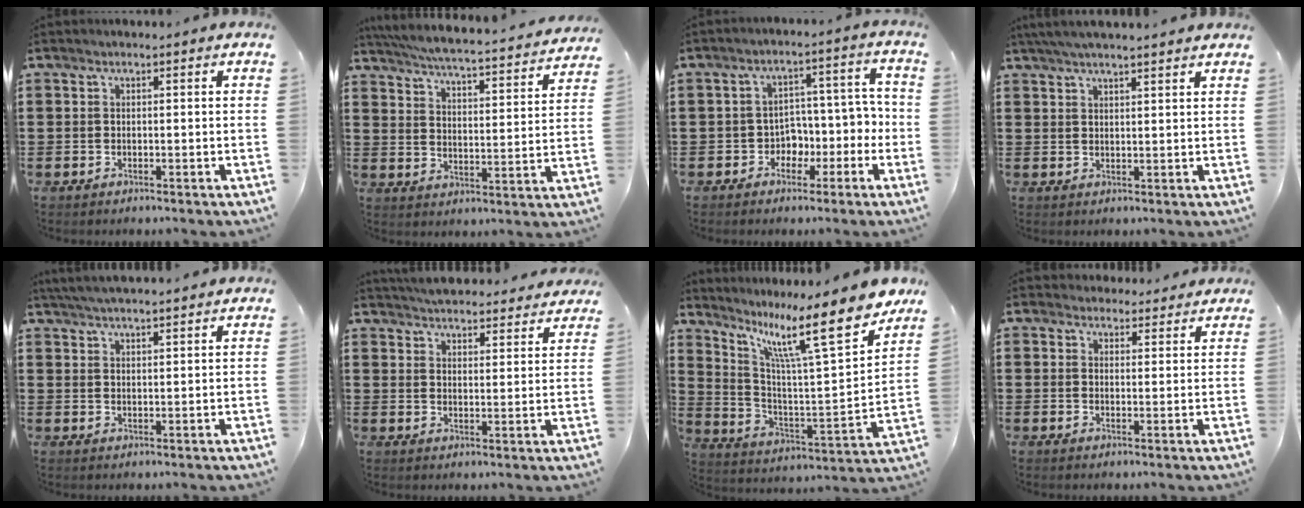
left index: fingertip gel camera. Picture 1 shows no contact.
{"total": 4.9, "force": [4.6, -0.6, 1.3], "torque": [-0.050, -0.043, 0.073]}
{"total": 4.4, "force": [-1.9, 3.8, 1.1], "torque": [-0.038, 0.004, -0.039]}
{"total": 3.4, "force": [3.1, -0.3, 1.4], "torque": [-0.035, -0.001, 0.056]}
{"total": 3.6, "force": [3.4, -0.4, 0.9], "torque": [-0.027, -0.008, 0.063]}
{"total": 4.8, "force": [4.7, 0.2, 0.4], "torque": [-0.026, -0.026, 0.084]}
{"total": 15.7, "force": [10.6, 2.3, 11.3], "torque": [-0.208, -0.069, 0.161]}
{"total": 3.1, "force": [2.9, 1.0, 0.0], "torque": [-0.001, -0.008, 0.053]}